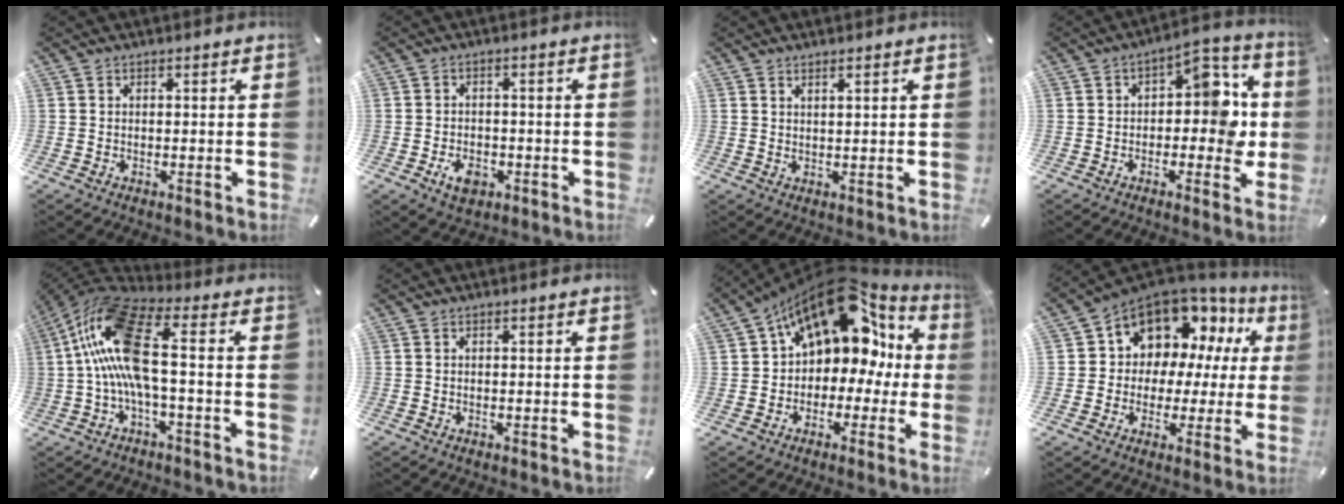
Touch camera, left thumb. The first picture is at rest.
{"total": 4.9, "force": [-2.0, 3.4, 2.8], "torque": [-0.050, 0.003, -0.038]}
{"total": 1.6, "force": [1.3, -0.2, 1.0], "torque": [-0.020, -0.004, 0.023]}
{"total": 10.4, "force": [0.2, 6.3, 8.3], "torque": [-0.095, -0.005, -0.002]}
{"total": 16.6, "force": [0.3, 5.6, 15.6], "torque": [-0.327, -0.004, -0.001]}
{"total": 0.0}
{"total": 17.3, "force": [8.2, 11.1, 10.5], "torque": [-0.161, -0.059, 0.136]}
{"total": 11.3, "force": [7.2, 8.1, 3.0], "torque": [-0.068, -0.065, 0.136]}